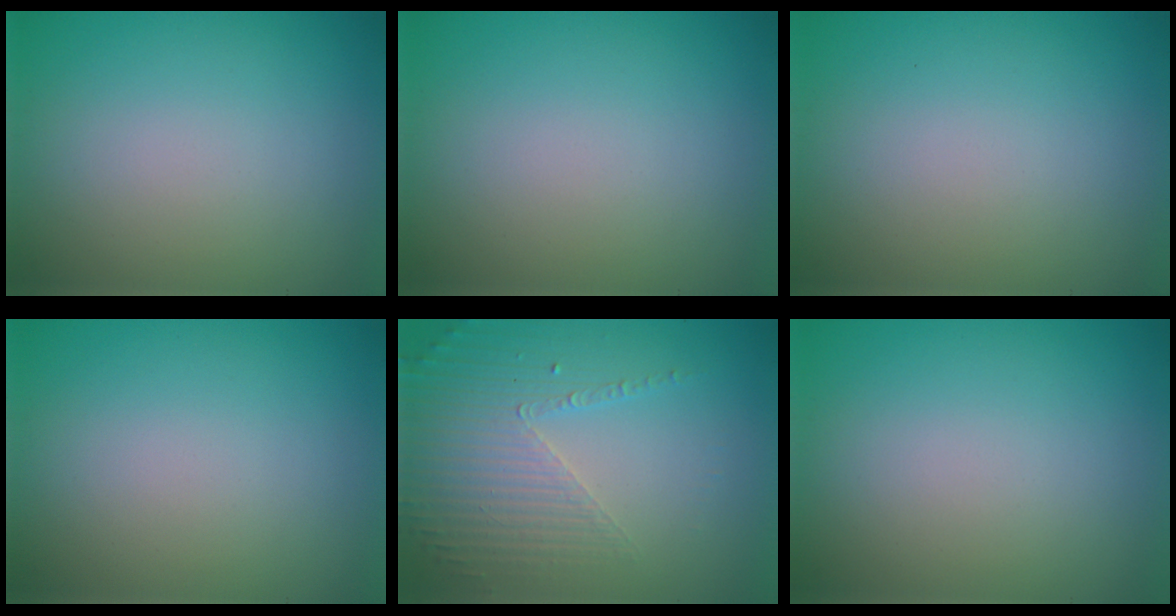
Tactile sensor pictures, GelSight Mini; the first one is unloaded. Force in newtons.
{"total": 0.0}
{"total": 0.0}
{"total": 0.0}
{"total": 4.8, "press": 3.2, "slide": 3.5}
{"total": 0.0}